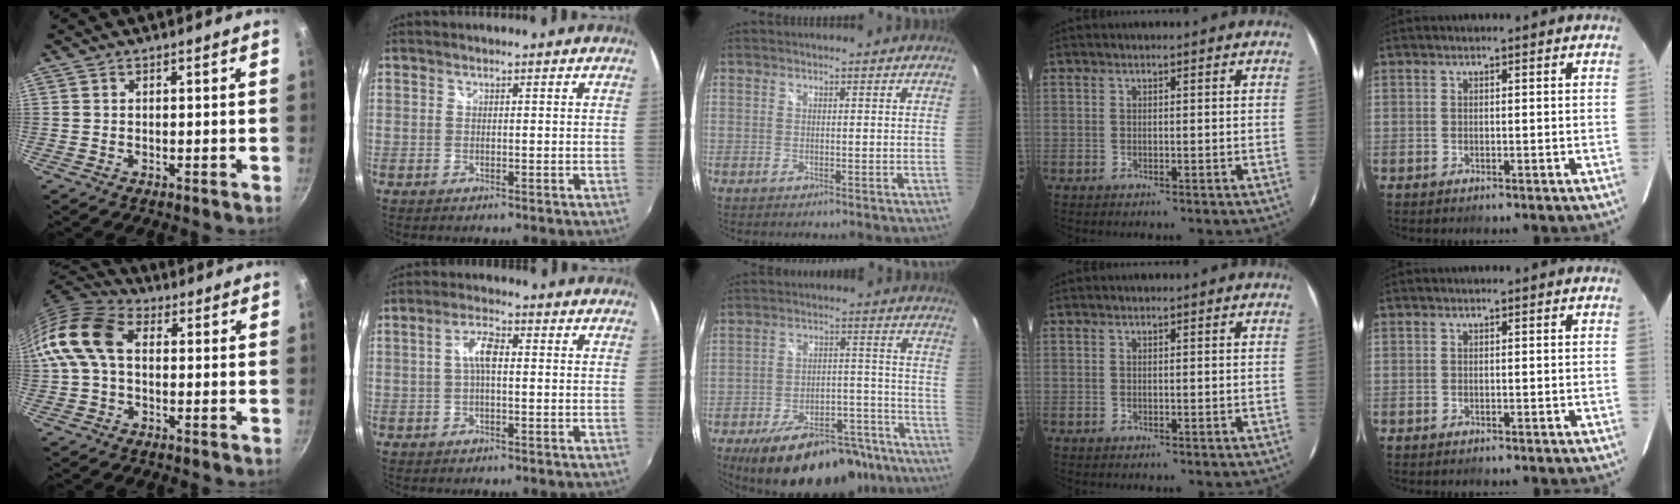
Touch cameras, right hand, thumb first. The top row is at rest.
{"thumb": {"total": 12.3, "force": [0.8, 8.2, 9.1], "torque": [-0.164, 0.029, -0.007]}, "index": {"total": 4.3, "force": [0.1, 1.5, 4.0], "torque": [-0.078, 0.011, 0.001]}, "middle": {"total": 22.0, "force": [-16.8, 9.0, 10.9], "torque": [-0.180, 0.019, -0.216]}}